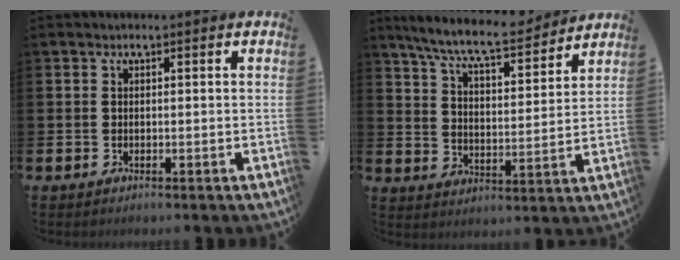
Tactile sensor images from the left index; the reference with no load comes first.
{"total": 9.0, "force": [8.2, 1.1, 3.5], "torque": [-0.095, -0.047, 0.143]}